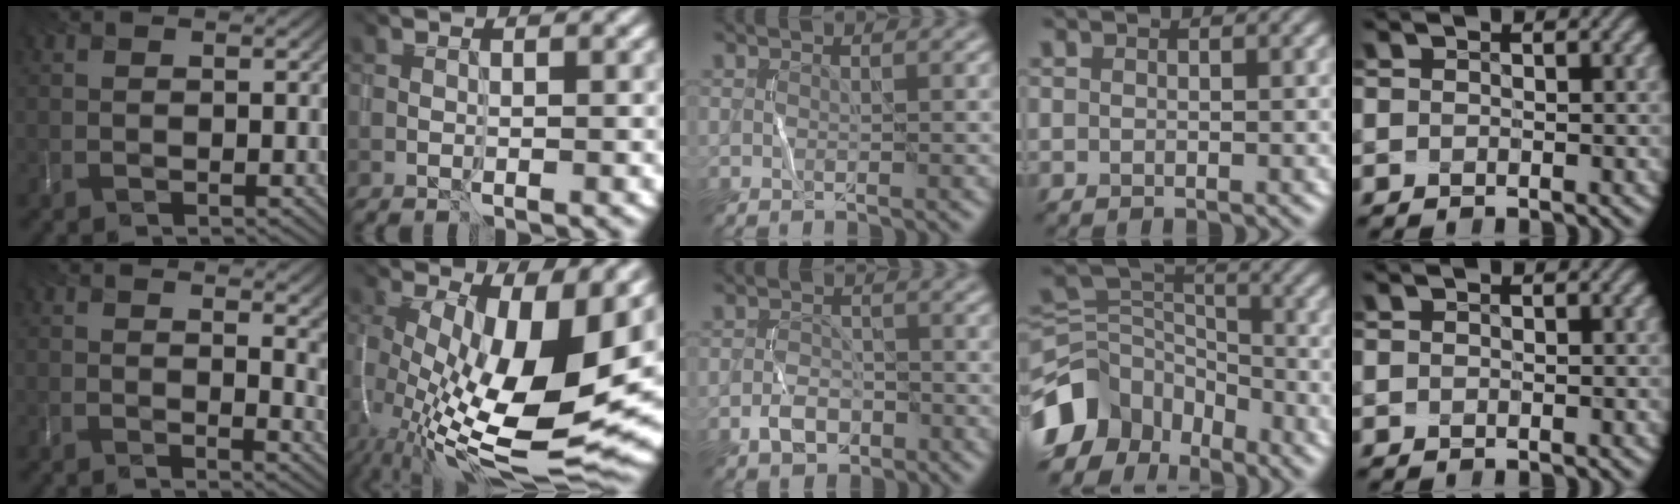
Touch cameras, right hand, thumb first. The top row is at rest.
{"thumb": {"total": 9.7, "force": [2.6, 4.3, 8.3], "torque": [-0.086, 0.020, 0.029]}, "index": {"total": 15.2, "force": [0.4, 6.9, 13.5], "torque": [-0.231, -0.018, 0.039]}, "middle": {"total": 2.2, "force": [-1.4, 1.5, 0.9], "torque": [-0.015, 0.007, -0.028]}, "ring": {"total": 9.7, "force": [-5.4, 6.7, 4.5], "torque": [-0.089, 0.008, -0.114]}}